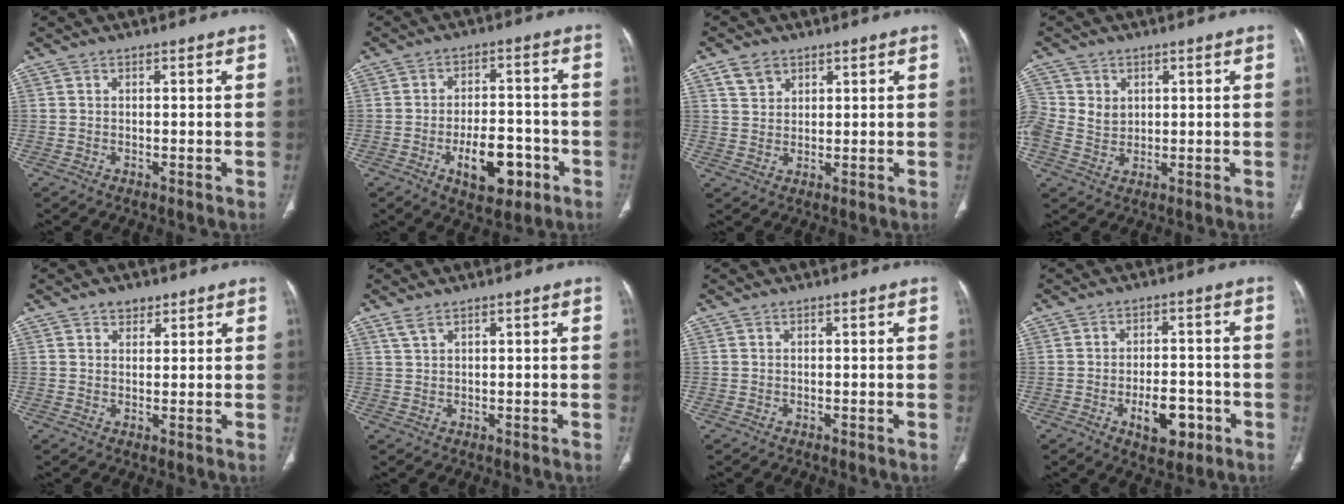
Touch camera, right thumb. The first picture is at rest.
{"total": 11.7, "force": [-4.6, 6.1, 8.9], "torque": [-0.116, 0.022, -0.064]}
{"total": 4.0, "force": [2.5, 2.8, 1.5], "torque": [-0.017, -0.010, 0.052]}
{"total": 7.2, "force": [1.5, 6.2, 3.3], "torque": [-0.057, 0.001, 0.036]}
{"total": 2.8, "force": [1.8, 1.8, 1.0], "torque": [0.001, -0.009, 0.026]}
{"total": 1.7, "force": [1.3, 0.5, 1.0], "torque": [-0.025, 0.006, 0.033]}
{"total": 0.0}
{"total": 7.8, "force": [-3.2, 4.2, 5.7], "torque": [-0.066, 0.017, -0.042]}